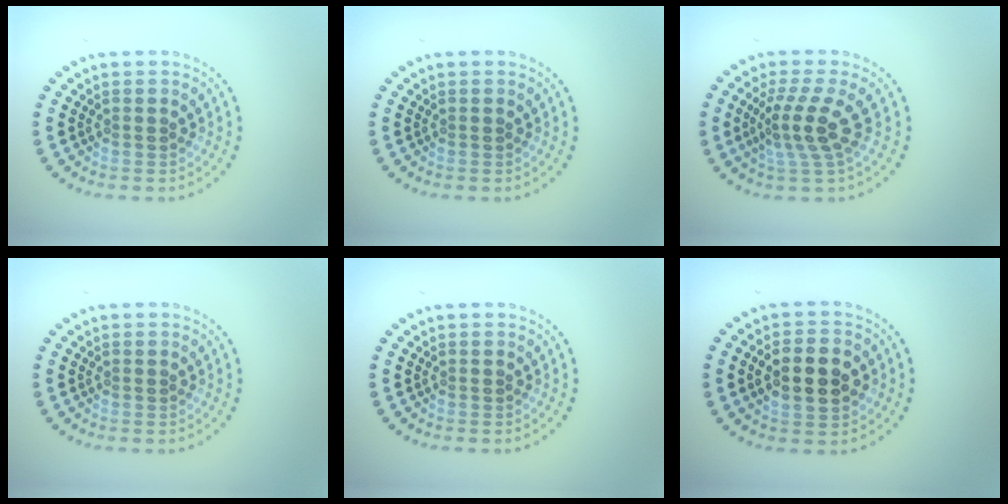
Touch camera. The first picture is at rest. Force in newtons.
{"total": 0.0}
{"total": 3.6, "press": 3.0, "slide": 1.9}
{"total": 0.0}
{"total": 0.0}
{"total": 5.2, "press": 5.2, "slide": 0.4}